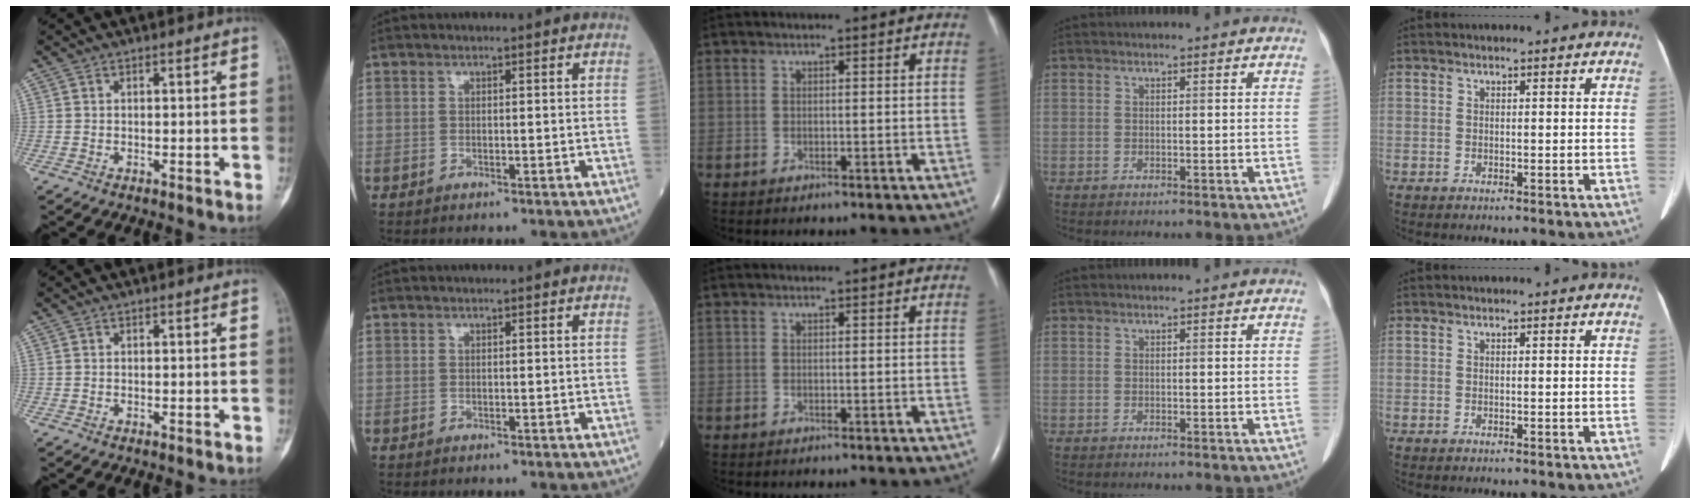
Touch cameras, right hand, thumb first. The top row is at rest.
{}